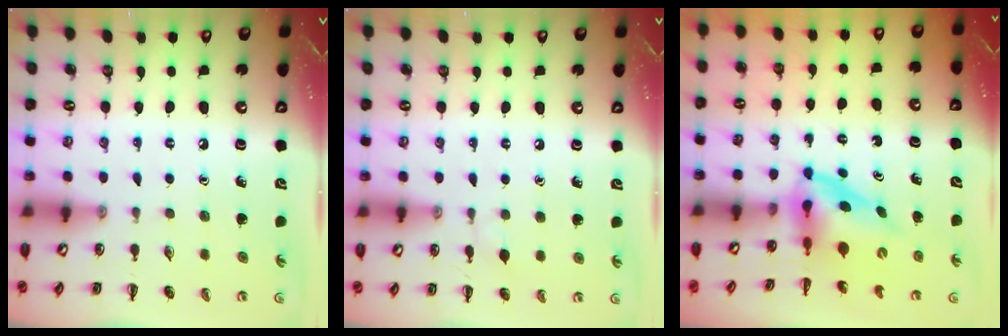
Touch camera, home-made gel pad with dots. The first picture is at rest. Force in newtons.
{"total": 3.8, "press": 3.6, "slide": 1.3}
{"total": 3.9, "press": 3.8, "slide": 0.7}